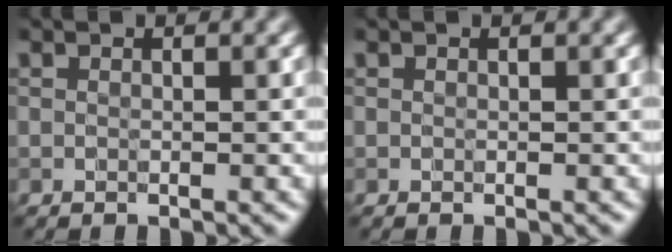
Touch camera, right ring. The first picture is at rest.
{"total": 0.0}